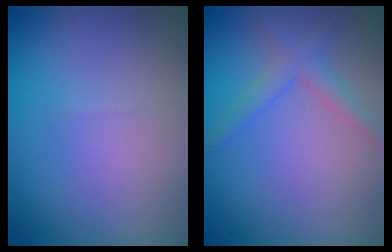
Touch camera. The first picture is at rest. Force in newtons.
{"total": 2.1, "press": 2.1, "slide": 0.1}